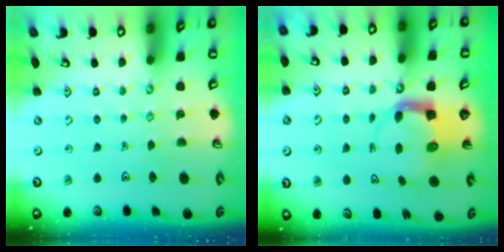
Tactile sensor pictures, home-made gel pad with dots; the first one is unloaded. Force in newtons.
{"total": 3.8, "press": 3.7, "slide": 0.5}